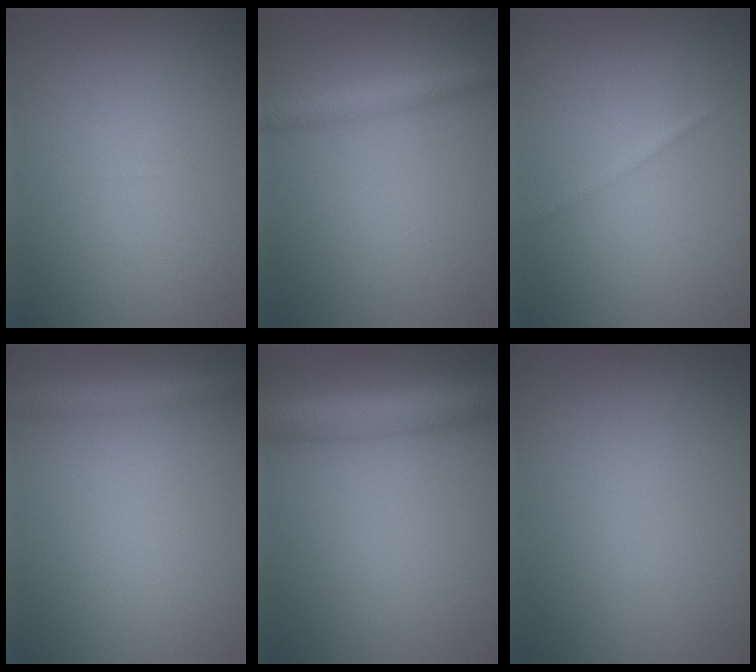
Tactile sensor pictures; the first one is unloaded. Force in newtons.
{"total": 2.5, "press": 2.5, "slide": 0.1}
{"total": 0.6, "press": 0.6, "slide": 0.1}
{"total": 2.7, "press": 2.7, "slide": 0.1}
{"total": 5.3, "press": 5.3, "slide": 0.2}
{"total": 0.0}